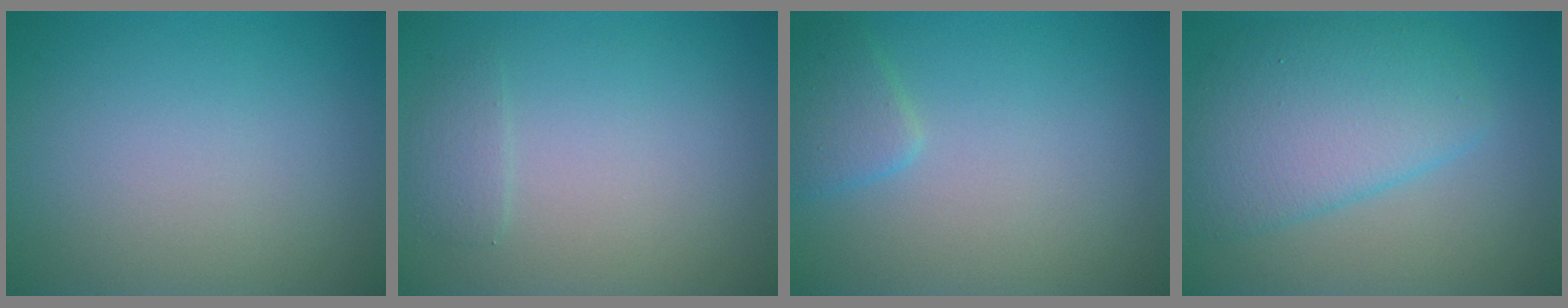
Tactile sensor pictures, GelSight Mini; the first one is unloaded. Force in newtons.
{"total": 1.1, "press": 1.1, "slide": 0.2}
{"total": 1.9, "press": 1.9, "slide": 0.1}
{"total": 6.1, "press": 6.1, "slide": 0.1}